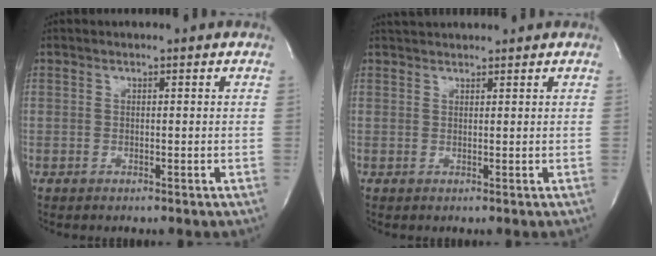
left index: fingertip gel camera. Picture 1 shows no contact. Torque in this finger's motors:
{"motor_torque": [-0.24, -0.21, 0.10, 0.04]}